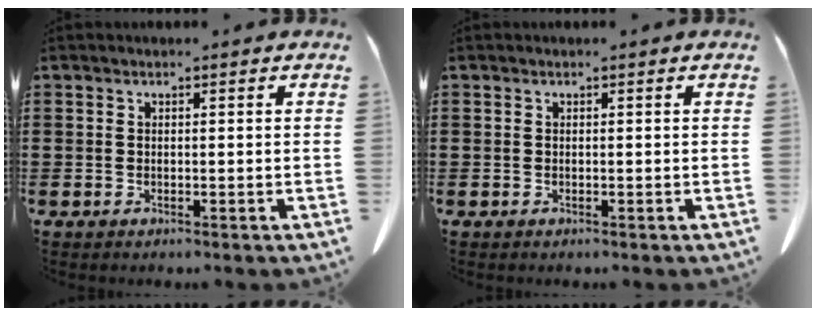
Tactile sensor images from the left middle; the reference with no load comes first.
{"total": 0.0}